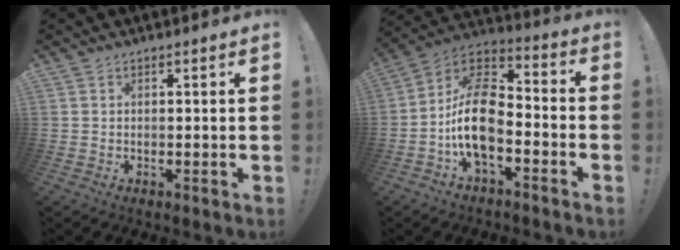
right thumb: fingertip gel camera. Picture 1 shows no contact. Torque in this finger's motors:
{"motor_torque": [2.41, 2.18, 1.63, -1.11, 0.59]}